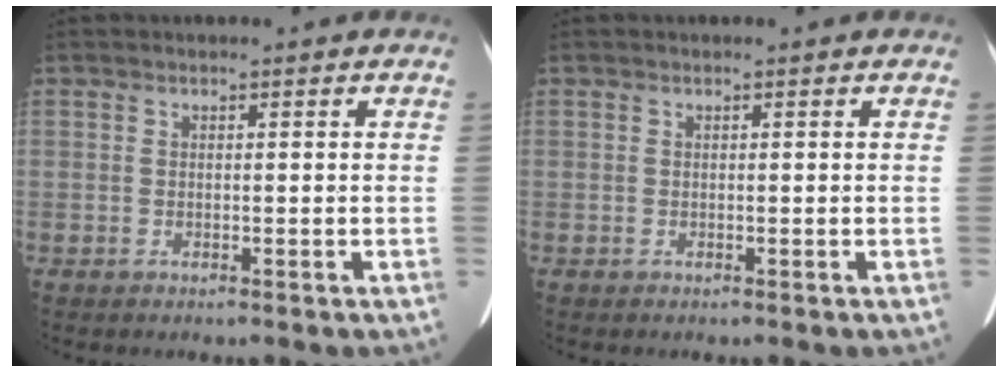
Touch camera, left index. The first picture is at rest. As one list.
[{"total": 0.0}]